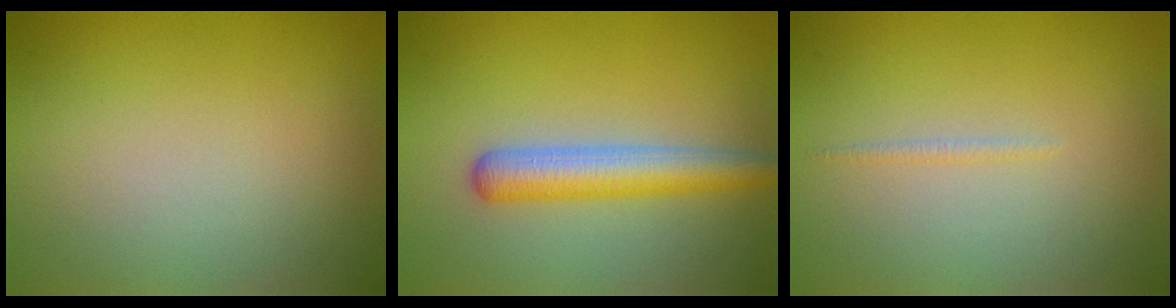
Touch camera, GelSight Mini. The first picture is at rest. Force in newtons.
{"total": 4.0, "press": 4.0, "slide": 0.1}
{"total": 0.6, "press": 0.6, "slide": 0.1}